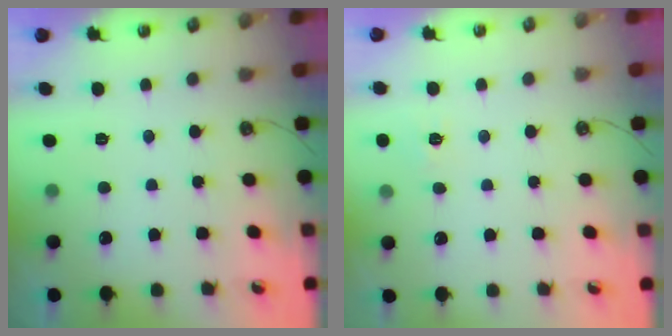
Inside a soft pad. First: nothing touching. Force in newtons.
{"total": 6.1, "press": 6.0, "slide": 0.6}